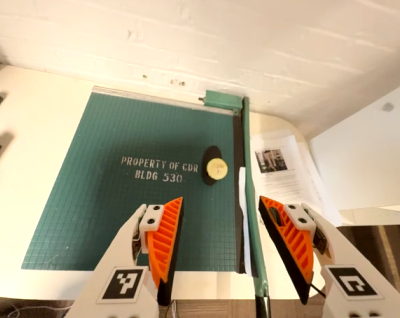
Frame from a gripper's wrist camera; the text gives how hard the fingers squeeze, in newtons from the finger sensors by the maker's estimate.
{"total": 0.0}